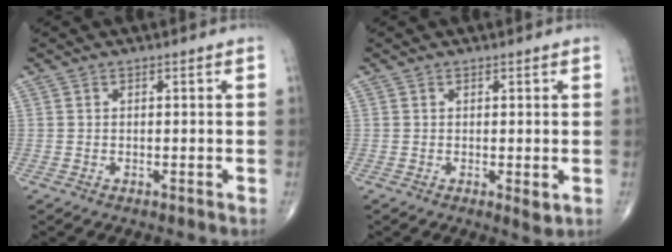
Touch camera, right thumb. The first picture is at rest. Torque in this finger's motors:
{"motor_torque": [2.78, 2.16, 2.05, -0.72, 0.30]}